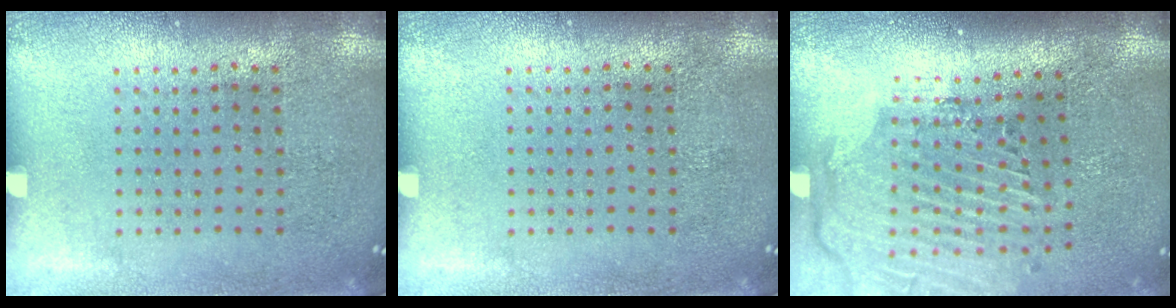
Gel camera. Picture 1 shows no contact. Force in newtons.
{"total": 0.0}
{"total": 2.8, "press": 2.3, "slide": 1.7}